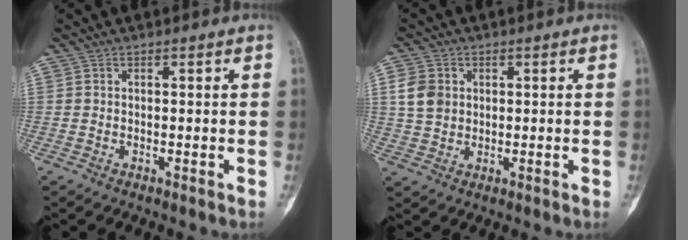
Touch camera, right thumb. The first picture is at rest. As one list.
[{"total": 5.6, "force": [1.2, 4.6, 2.9], "torque": [-0.041, 0.000, 0.024]}]